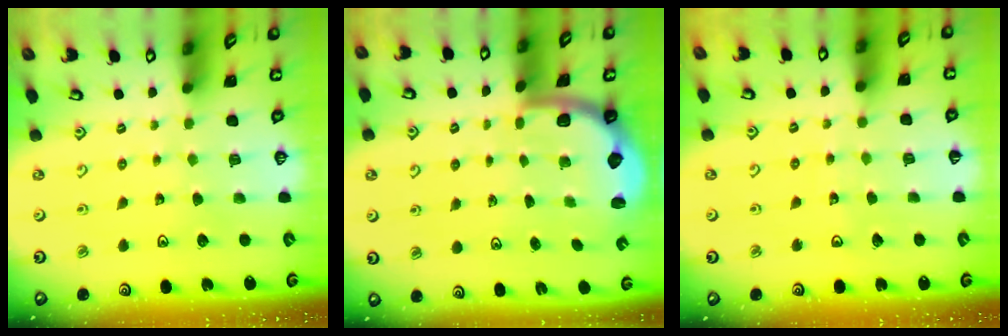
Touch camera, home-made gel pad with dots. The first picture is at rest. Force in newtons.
{"total": 2.0, "press": 2.0, "slide": 0.5}
{"total": 2.9, "press": 2.9, "slide": 0.4}